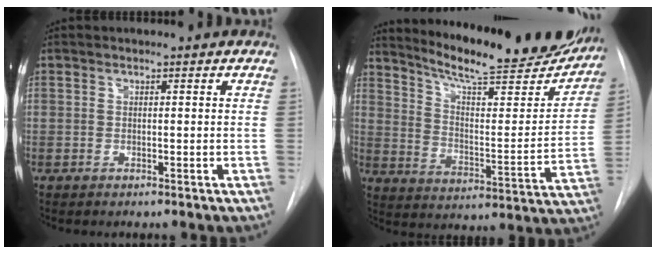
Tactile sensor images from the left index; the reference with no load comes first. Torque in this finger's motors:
{"motor_torque": [-0.04, -0.52, 0.42, 0.11]}